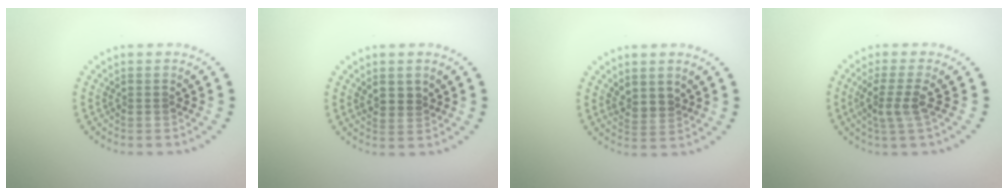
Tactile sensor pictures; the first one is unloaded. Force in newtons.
{"total": 1.3, "press": 1.1, "slide": 0.7}
{"total": 1.8, "press": 1.6, "slide": 0.9}
{"total": 2.5, "press": 1.9, "slide": 1.6}